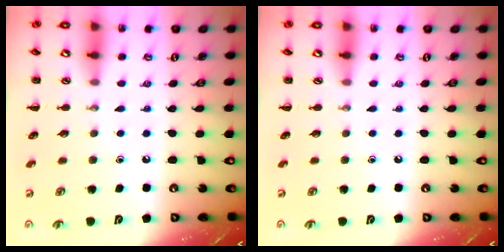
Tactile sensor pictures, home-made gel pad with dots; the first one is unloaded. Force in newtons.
{"total": 0.0}